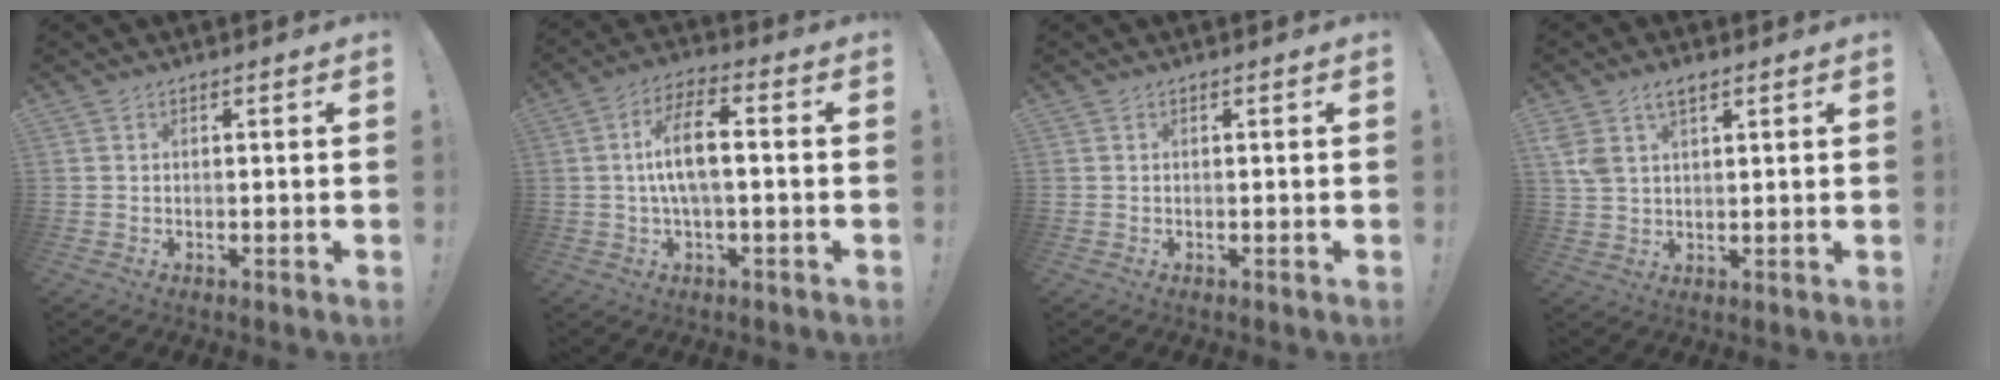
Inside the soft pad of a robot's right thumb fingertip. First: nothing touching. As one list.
[{"total": 10.6, "force": [0.5, 3.8, 10.0], "torque": [-0.178, 0.007, 0.006]}, {"total": 0.0}, {"total": 5.5, "force": [3.3, 2.9, 3.4], "torque": [-0.055, -0.010, 0.061]}]